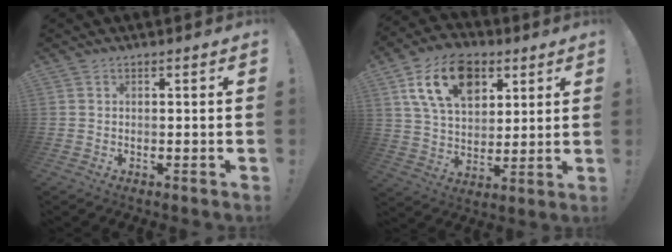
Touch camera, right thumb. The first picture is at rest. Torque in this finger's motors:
{"motor_torque": [1.72, 1.81, 0.46, 0.32, 0.43]}